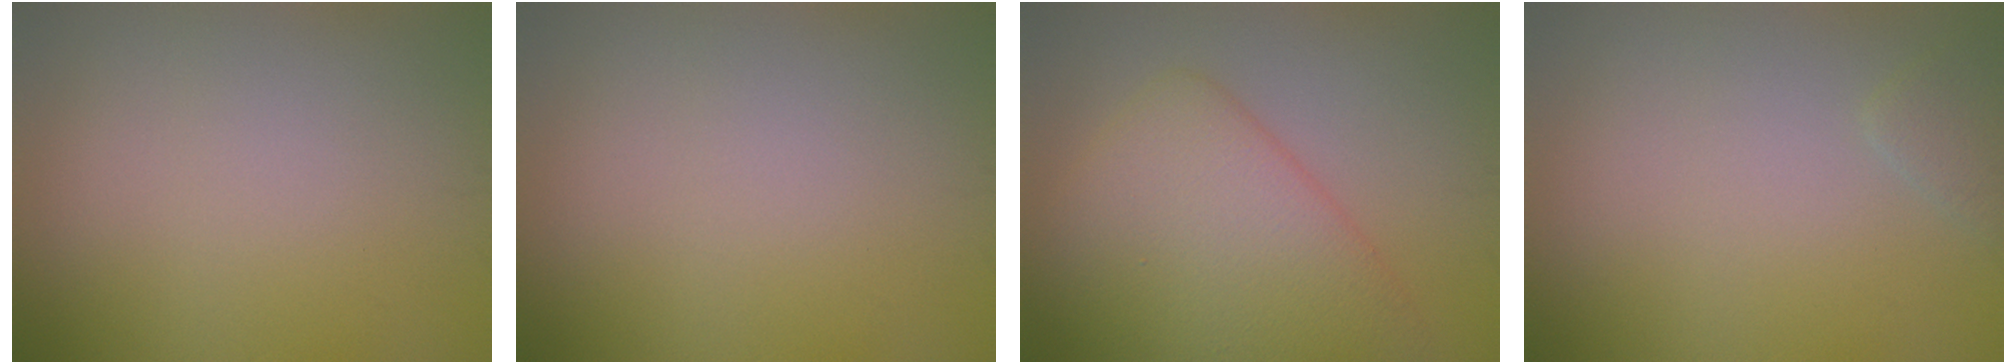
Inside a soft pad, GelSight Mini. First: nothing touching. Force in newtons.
{"total": 0.0}
{"total": 7.2, "press": 7.2, "slide": 0.3}
{"total": 1.0, "press": 1.0, "slide": 0.0}